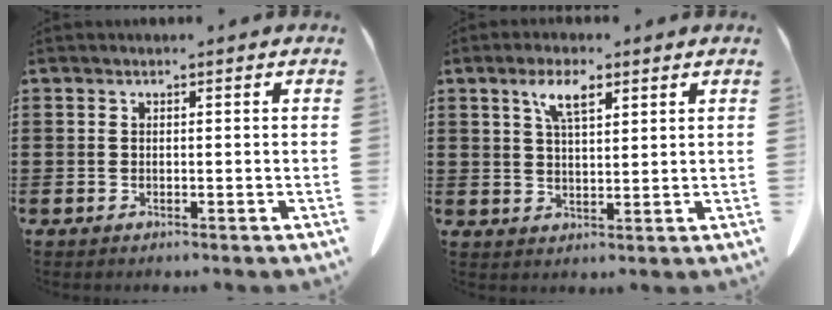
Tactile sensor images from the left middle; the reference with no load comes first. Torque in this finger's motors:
{"motor_torque": [1.85, 0.29, 0.21, 0.08]}